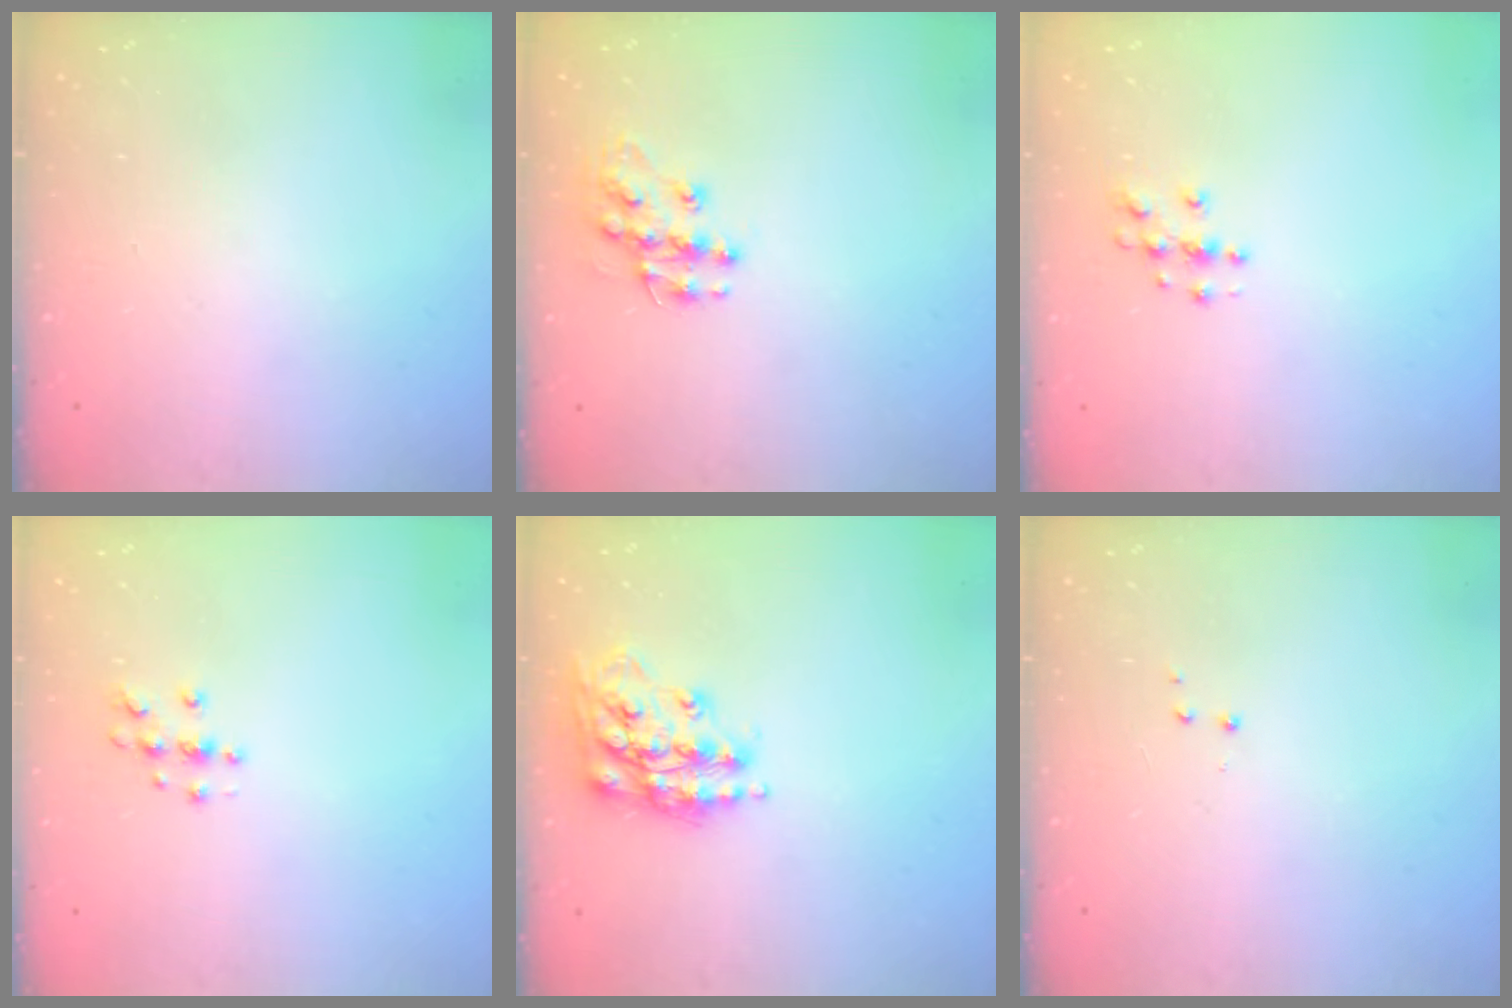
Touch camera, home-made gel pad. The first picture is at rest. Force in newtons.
{"total": 10.0, "press": 10.0, "slide": 0.6}
{"total": 3.7, "press": 3.7, "slide": 0.2}
{"total": 4.2, "press": 4.2, "slide": 0.5}
{"total": 14.8, "press": 14.7, "slide": 1.5}
{"total": 2.8, "press": 2.7, "slide": 0.5}